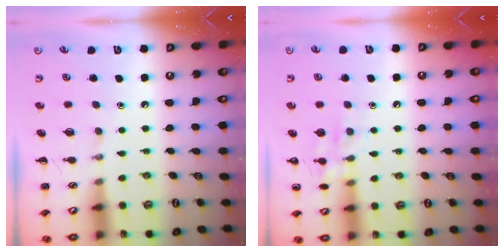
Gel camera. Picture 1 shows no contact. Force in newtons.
{"total": 8.4, "press": 8.3, "slide": 1.1}